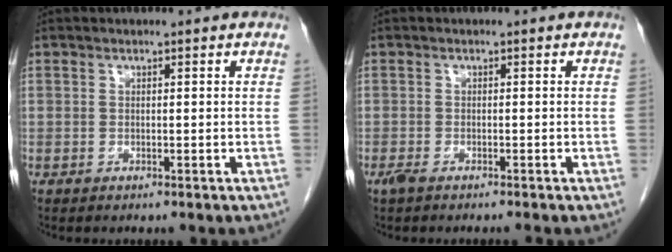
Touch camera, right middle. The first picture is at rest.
{"total": 1.9, "force": [-1.5, 0.2, 1.1], "torque": [-0.020, -0.005, -0.026]}